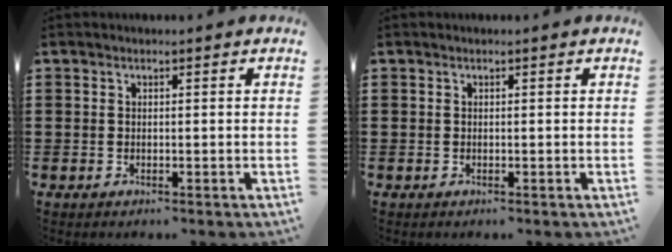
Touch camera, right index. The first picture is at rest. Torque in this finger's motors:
{"motor_torque": [0.00, 0.00, 0.00, 0.00]}